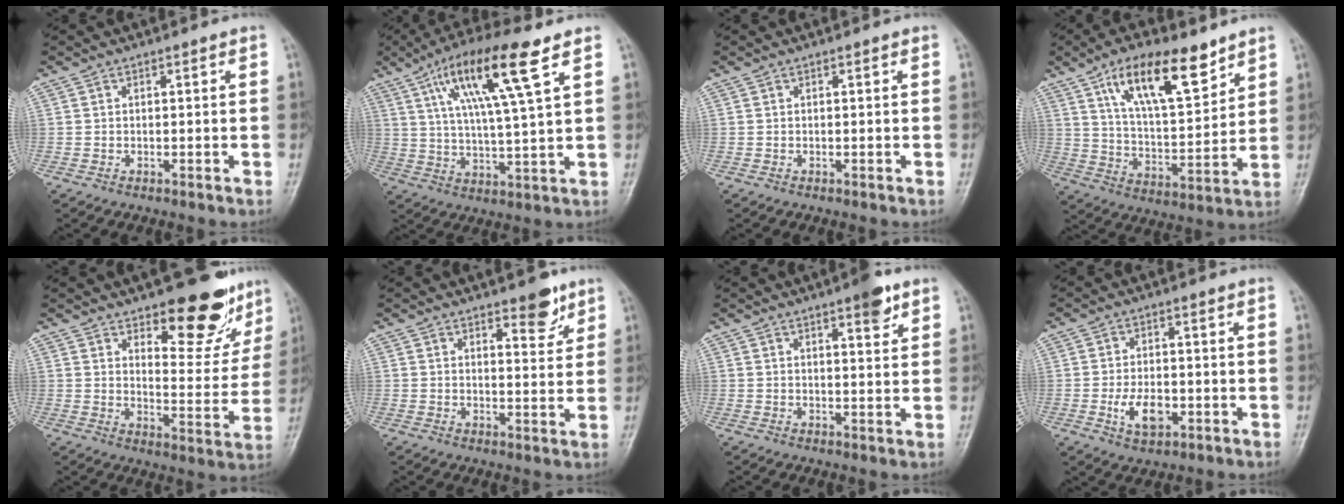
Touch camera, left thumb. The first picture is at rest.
{"total": 15.5, "force": [7.3, 2.2, 13.5], "torque": [-0.250, -0.014, 0.130]}
{"total": 0.0}
{"total": 16.5, "force": [9.8, 6.1, 11.8], "torque": [-0.169, -0.043, 0.174]}
{"total": 14.7, "force": [10.3, 5.9, 8.6], "torque": [-0.054, -0.074, 0.149]}
{"total": 5.3, "force": [3.6, 2.1, 3.3], "torque": [-0.025, -0.024, 0.048]}
{"total": 4.8, "force": [3.0, 1.3, 3.5], "torque": [-0.039, -0.015, 0.040]}
{"total": 6.0, "force": [-1.6, 3.5, 4.5], "torque": [-0.075, 0.003, -0.025]}